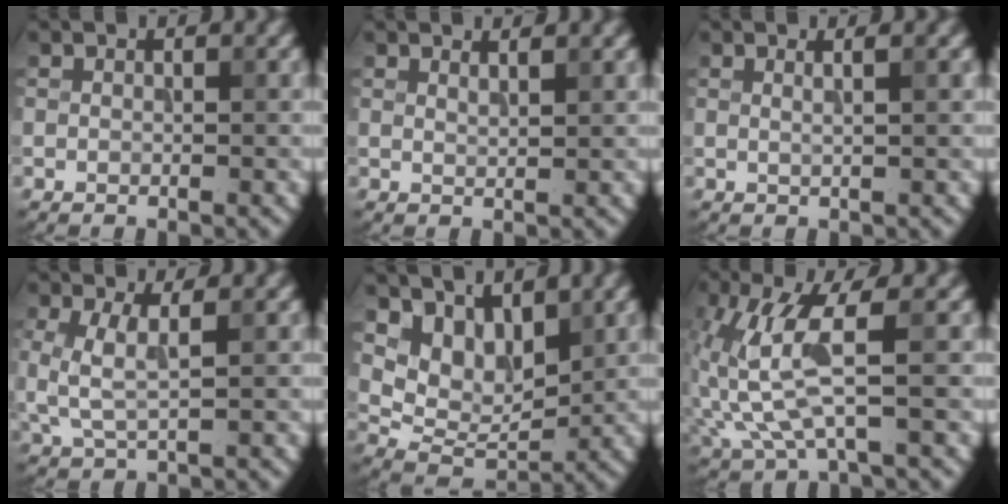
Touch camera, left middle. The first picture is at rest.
{"total": 1.1, "force": [1.0, -0.2, 0.4], "torque": [-0.010, 0.005, 0.017]}
{"total": 1.5, "force": [0.6, 0.1, 1.3], "torque": [-0.021, 0.005, 0.003]}
{"total": 3.0, "force": [0.4, 0.8, 2.9], "torque": [-0.074, -0.001, 0.012]}
{"total": 4.3, "force": [2.7, 2.4, 2.3], "torque": [-0.051, -0.013, 0.049]}
{"total": 6.0, "force": [0.2, 1.6, 5.8], "torque": [-0.148, -0.003, 0.011]}